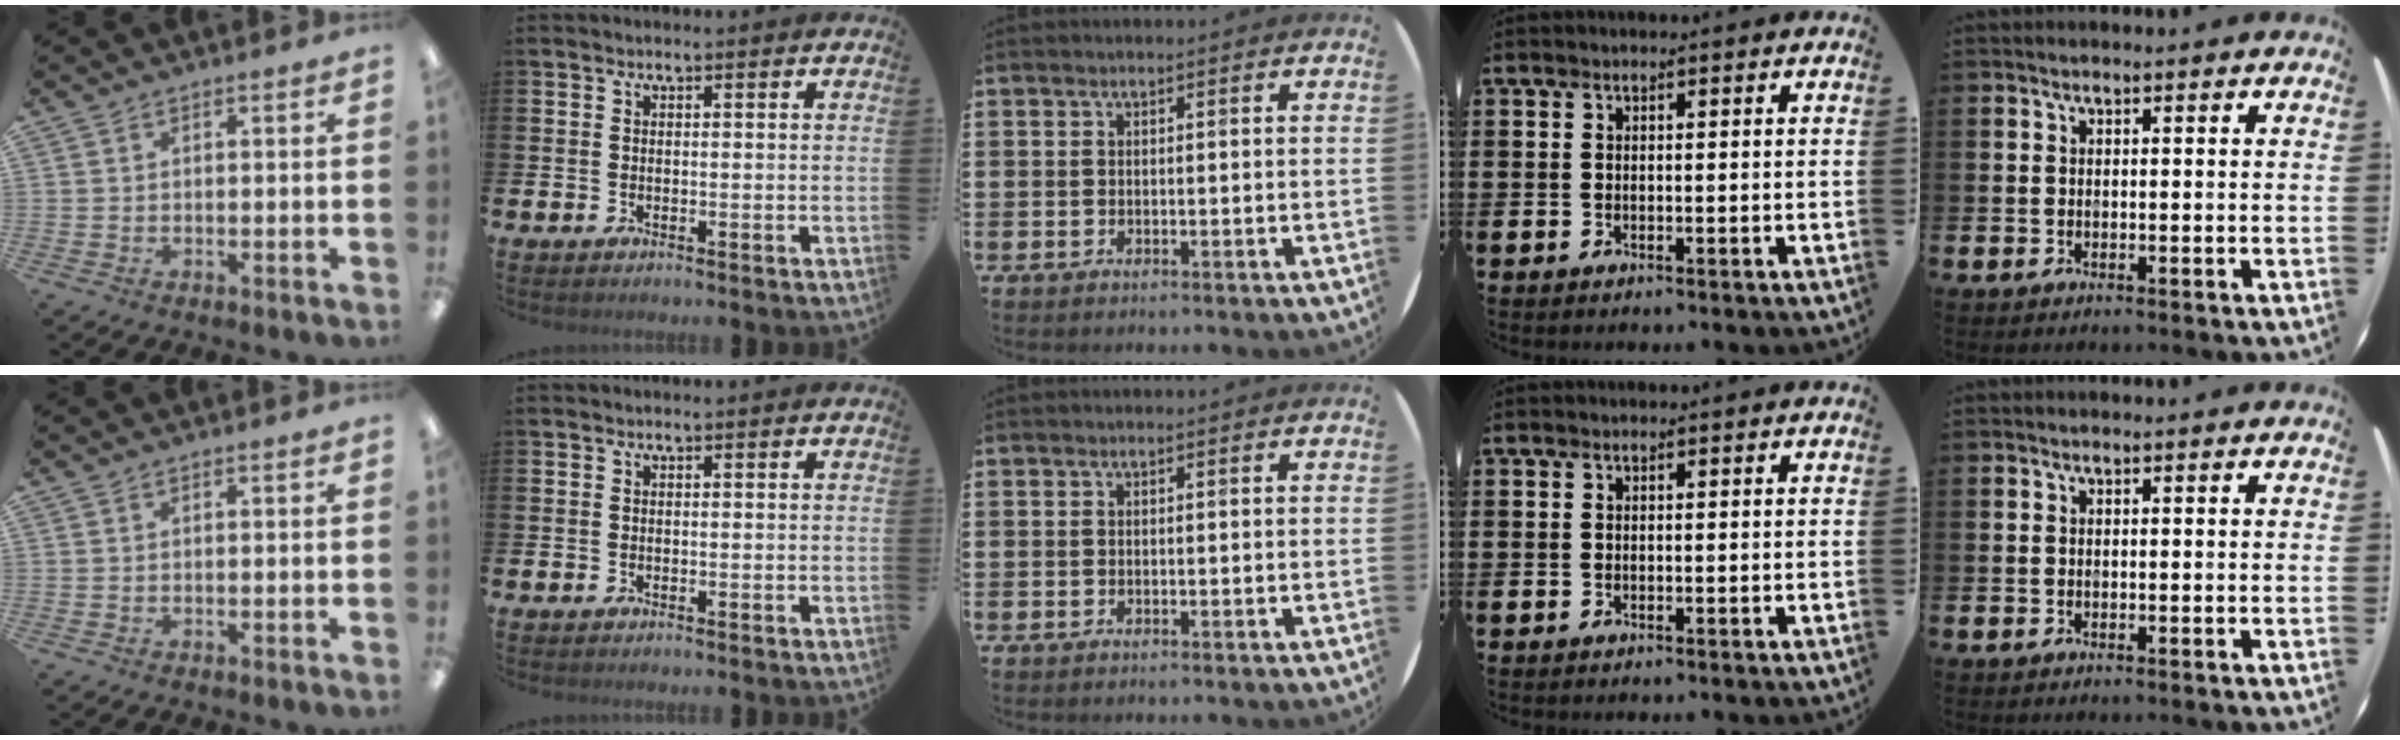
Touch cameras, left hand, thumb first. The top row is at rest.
{}